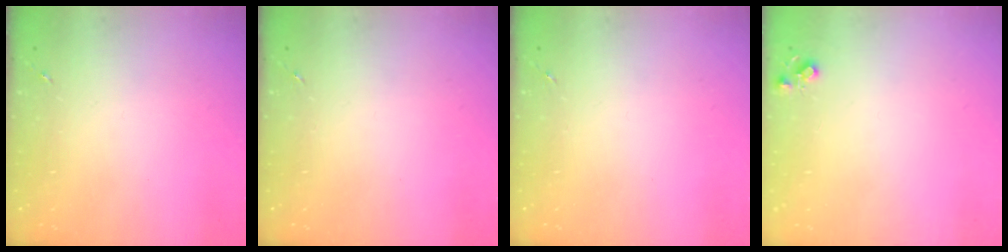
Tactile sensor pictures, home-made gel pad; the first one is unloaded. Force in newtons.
{"total": 0.0}
{"total": 0.0}
{"total": 5.1, "press": 5.1, "slide": 0.7}